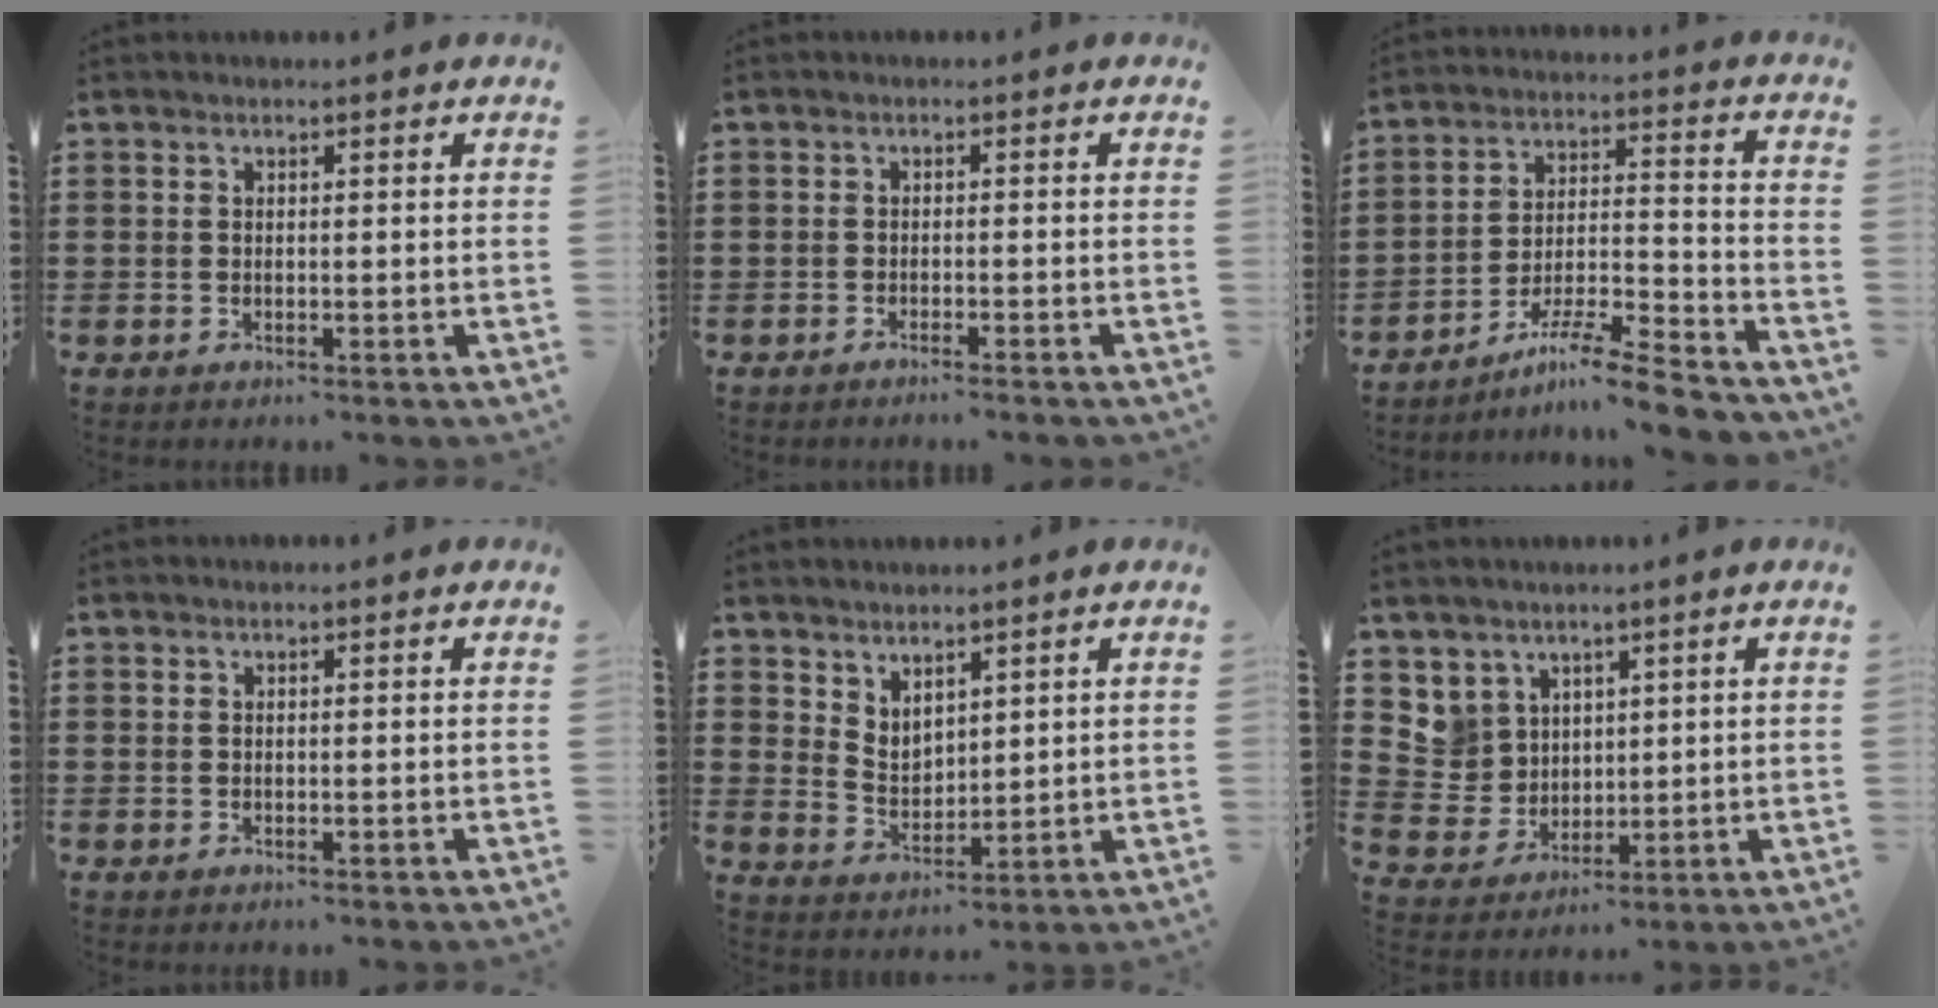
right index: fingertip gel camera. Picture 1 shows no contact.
{"total": 1.1, "force": [-1.0, -0.4, 0.4], "torque": [-0.007, 0.000, -0.019]}
{"total": 9.3, "force": [-8.0, 0.2, 4.9], "torque": [-0.081, 0.010, -0.156]}
{"total": 0.0}
{"total": 3.7, "force": [3.4, 1.3, 0.1], "torque": [-0.012, -0.007, 0.067]}
{"total": 6.1, "force": [3.4, 5.0, 0.2], "torque": [-0.045, -0.004, 0.067]}